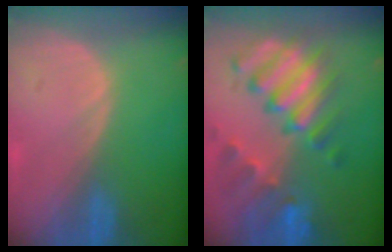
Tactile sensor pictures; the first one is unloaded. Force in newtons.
{"total": 11.1, "press": 9.5, "slide": 5.7}